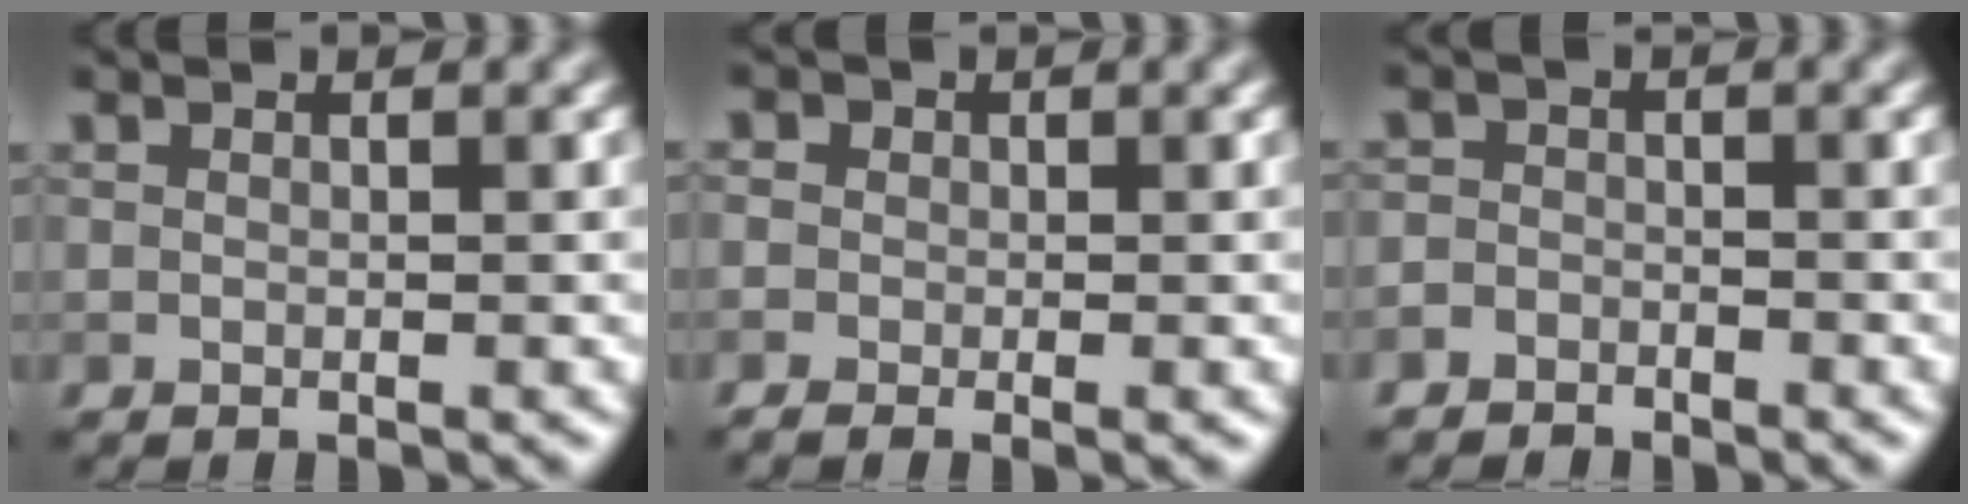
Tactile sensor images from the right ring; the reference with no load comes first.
{"total": 2.6, "force": [-0.6, 2.0, 1.5], "torque": [-0.015, 0.004, -0.017]}
{"total": 2.3, "force": [-1.9, 1.2, 0.0], "torque": [0.016, 0.007, -0.042]}